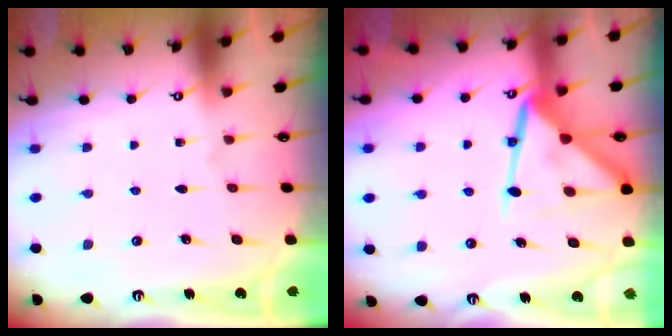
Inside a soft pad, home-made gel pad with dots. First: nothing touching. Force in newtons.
{"total": 12.3, "press": 12.2, "slide": 1.0}